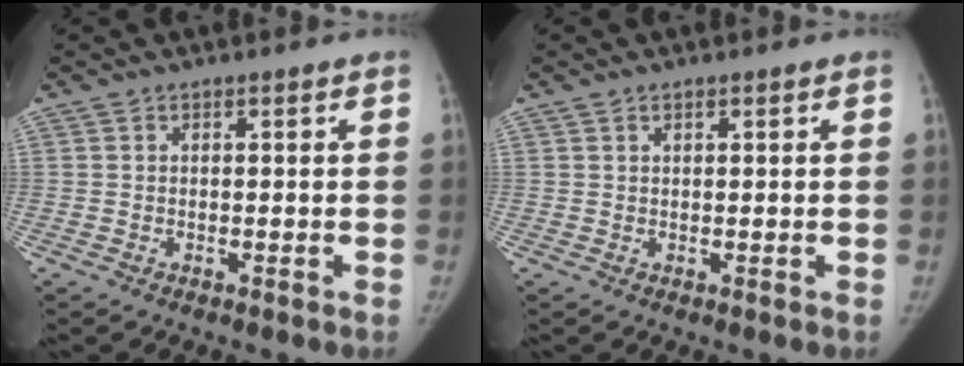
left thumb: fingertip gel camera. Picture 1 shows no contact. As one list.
[{"total": 0.6, "force": [0.4, 0.2, 0.4], "torque": [-0.002, 0.000, 0.005]}]